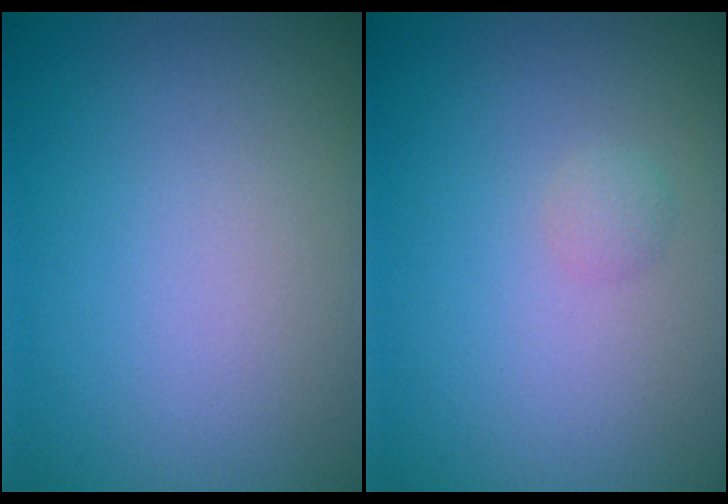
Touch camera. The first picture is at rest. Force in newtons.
{"total": 0.7, "press": 0.7, "slide": 0.0}